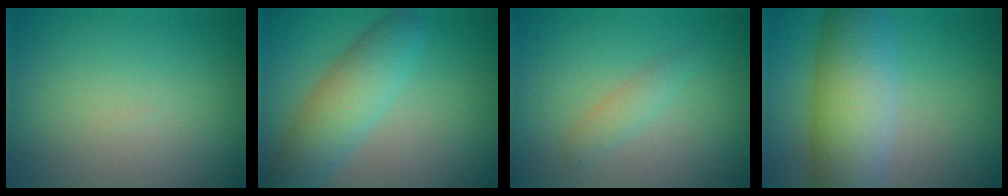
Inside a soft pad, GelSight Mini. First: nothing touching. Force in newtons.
{"total": 5.2, "press": 5.2, "slide": 0.2}
{"total": 1.4, "press": 1.4, "slide": 0.0}
{"total": 8.7, "press": 8.7, "slide": 0.2}